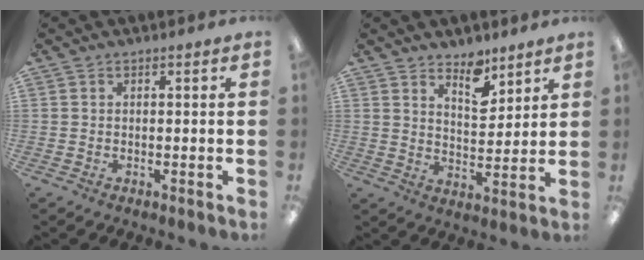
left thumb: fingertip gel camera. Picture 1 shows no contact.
{"total": 7.7, "force": [6.0, 3.5, 3.4], "torque": [-0.028, -0.042, 0.102]}